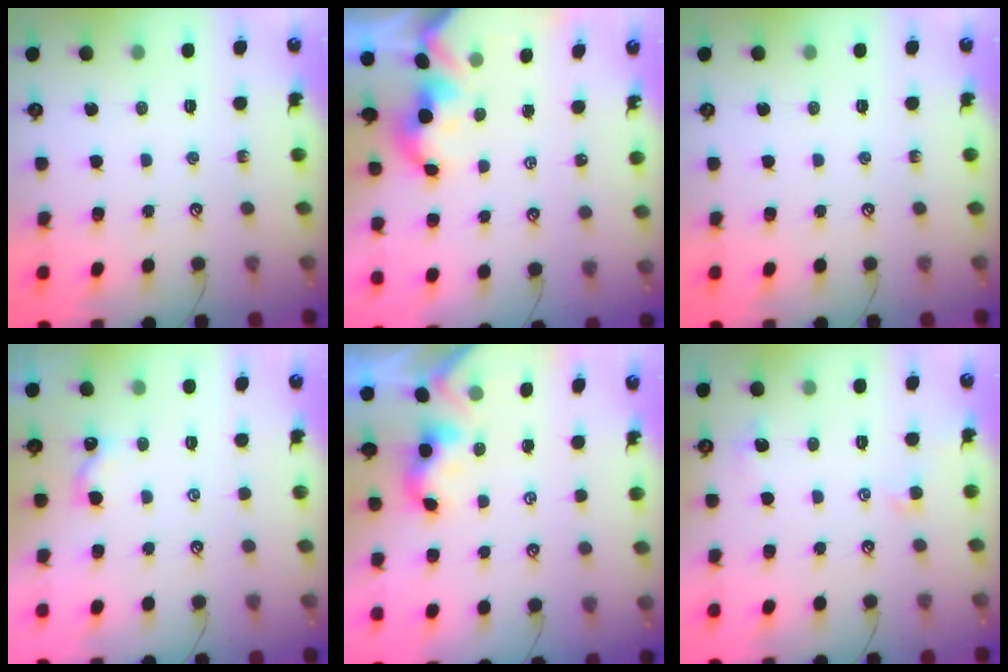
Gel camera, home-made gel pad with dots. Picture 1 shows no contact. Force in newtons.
{"total": 1.5, "press": 1.5, "slide": 0.3}
{"total": 0.0}
{"total": 3.6, "press": 3.6, "slide": 0.2}
{"total": 0.6, "press": 0.3, "slide": 0.5}
{"total": 0.0}